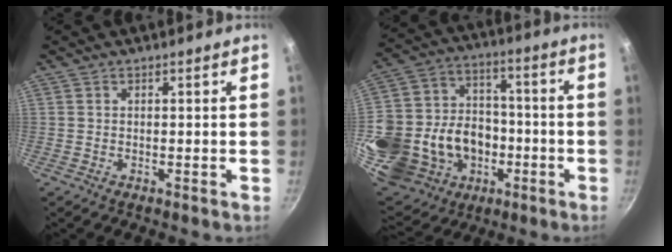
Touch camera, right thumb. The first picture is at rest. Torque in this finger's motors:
{"motor_torque": [0.43, 0.42, 0.17, -0.12, 0.13]}